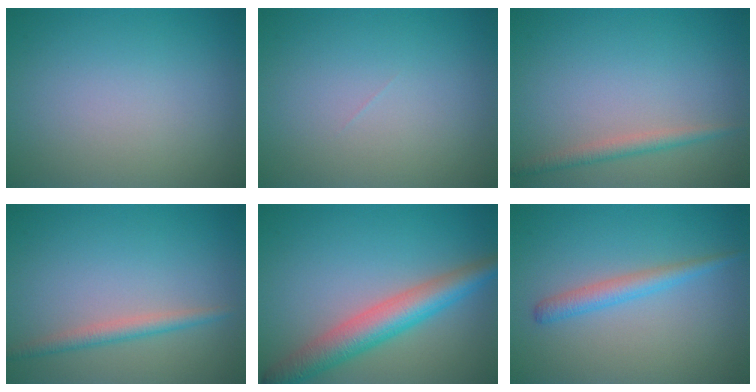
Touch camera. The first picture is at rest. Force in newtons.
{"total": 0.0}
{"total": 1.7, "press": 1.7, "slide": 0.1}
{"total": 2.0, "press": 2.0, "slide": 0.0}
{"total": 5.6, "press": 5.6, "slide": 0.1}
{"total": 2.2, "press": 2.2, "slide": 0.2}